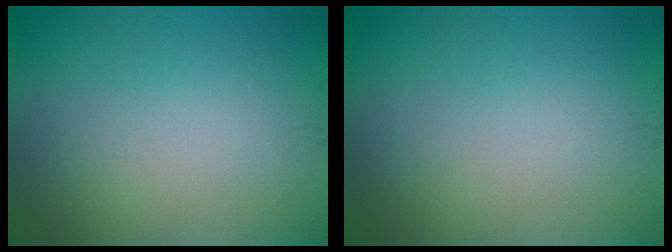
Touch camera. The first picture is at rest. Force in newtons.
{"total": 0.0}